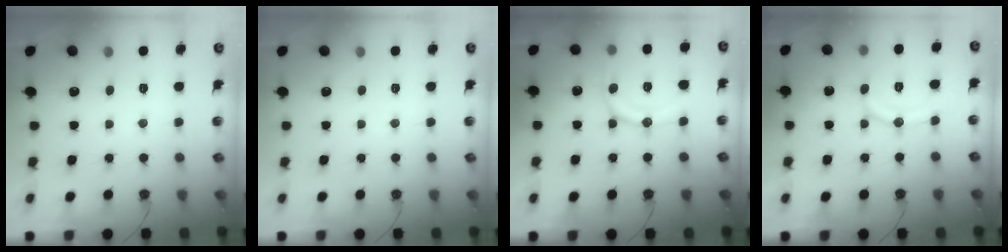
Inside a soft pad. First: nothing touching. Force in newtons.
{"total": 0.0}
{"total": 12.7, "press": 12.6, "slide": 1.4}
{"total": 9.1, "press": 9.1, "slide": 0.0}